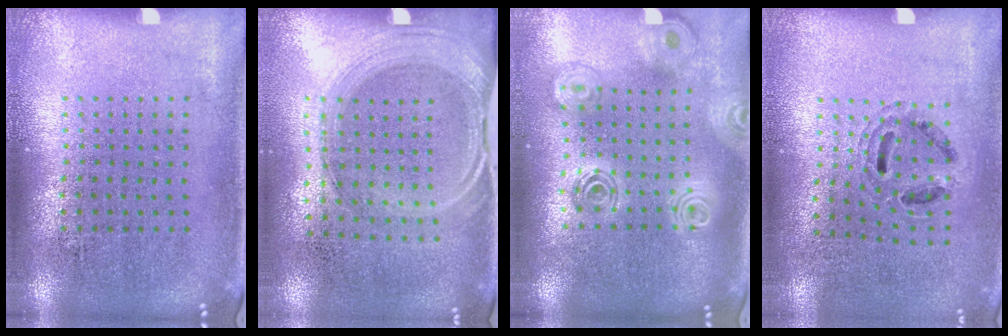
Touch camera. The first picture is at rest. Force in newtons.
{"total": 1.5, "press": 1.3, "slide": 0.8}
{"total": 2.1, "press": 1.7, "slide": 1.3}
{"total": 0.9, "press": 0.8, "slide": 0.3}